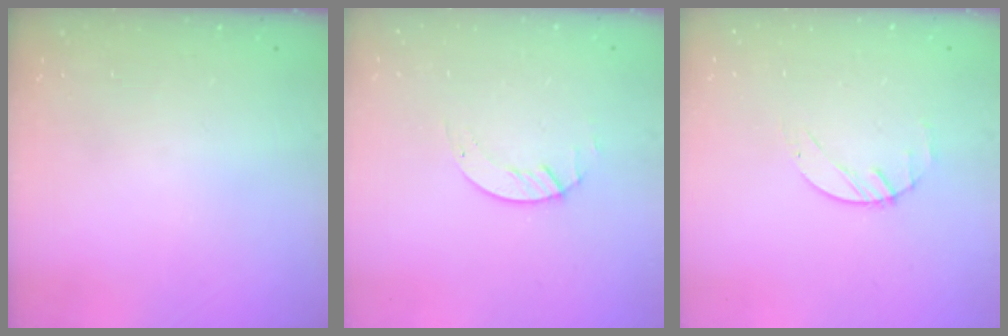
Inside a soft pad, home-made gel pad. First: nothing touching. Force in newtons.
{"total": 1.2, "press": 1.1, "slide": 0.2}
{"total": 1.4, "press": 1.3, "slide": 0.2}